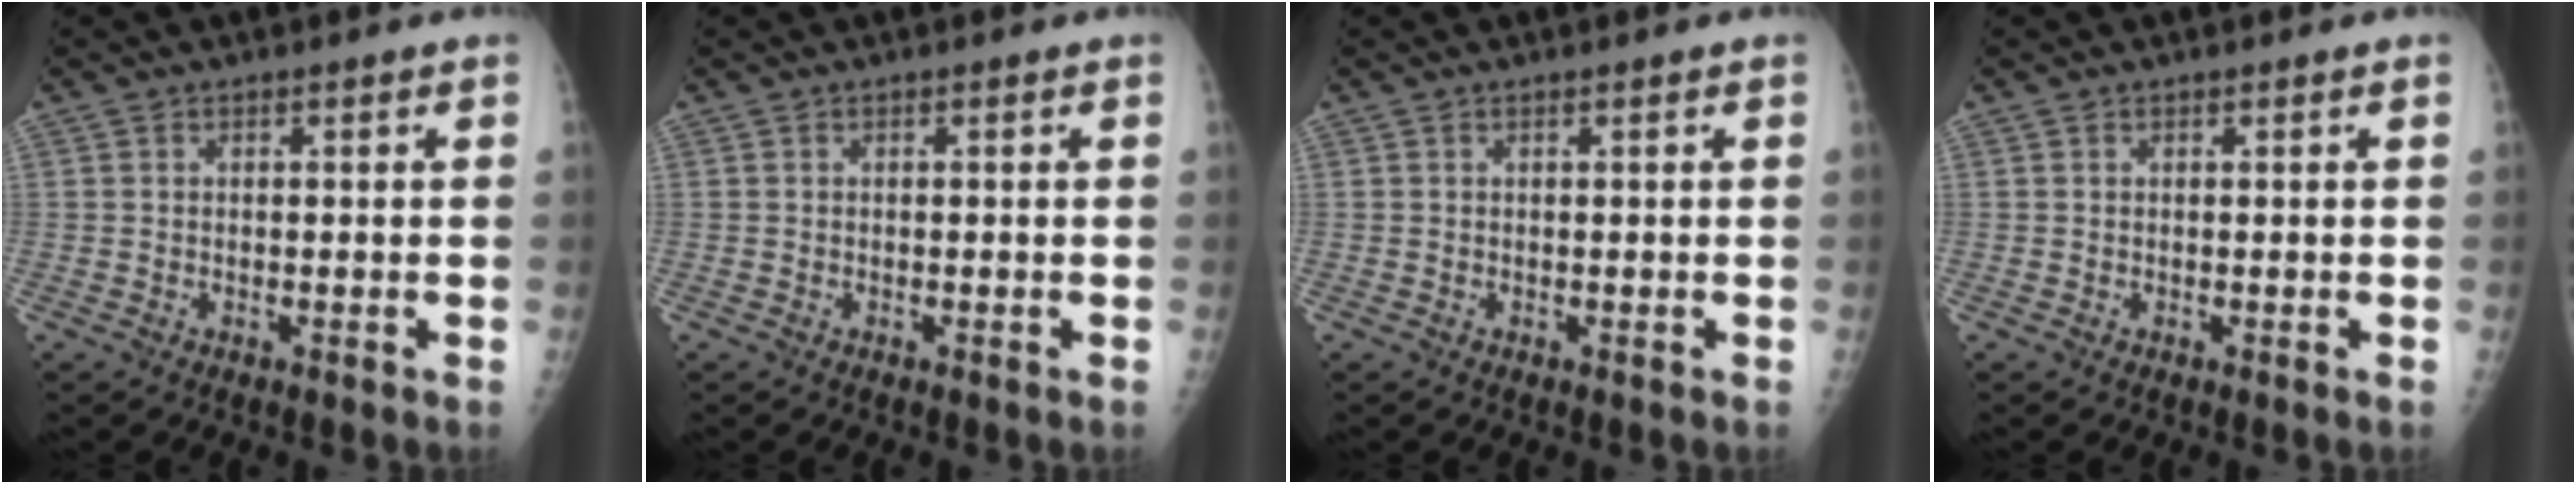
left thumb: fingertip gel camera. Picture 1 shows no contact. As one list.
[{"total": 0.0}, {"total": 0.0}, {"total": 0.0}]